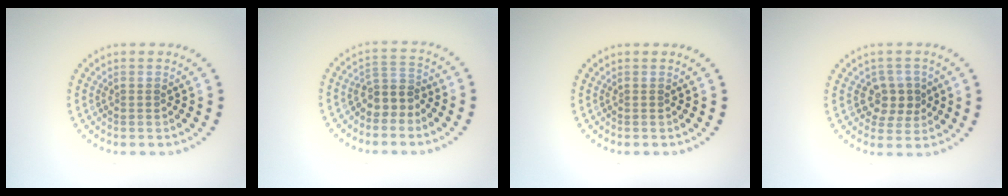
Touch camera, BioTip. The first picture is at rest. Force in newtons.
{"total": 2.7, "press": 2.1, "slide": 1.7}
{"total": 0.0}
{"total": 2.9, "press": 2.7, "slide": 1.0}